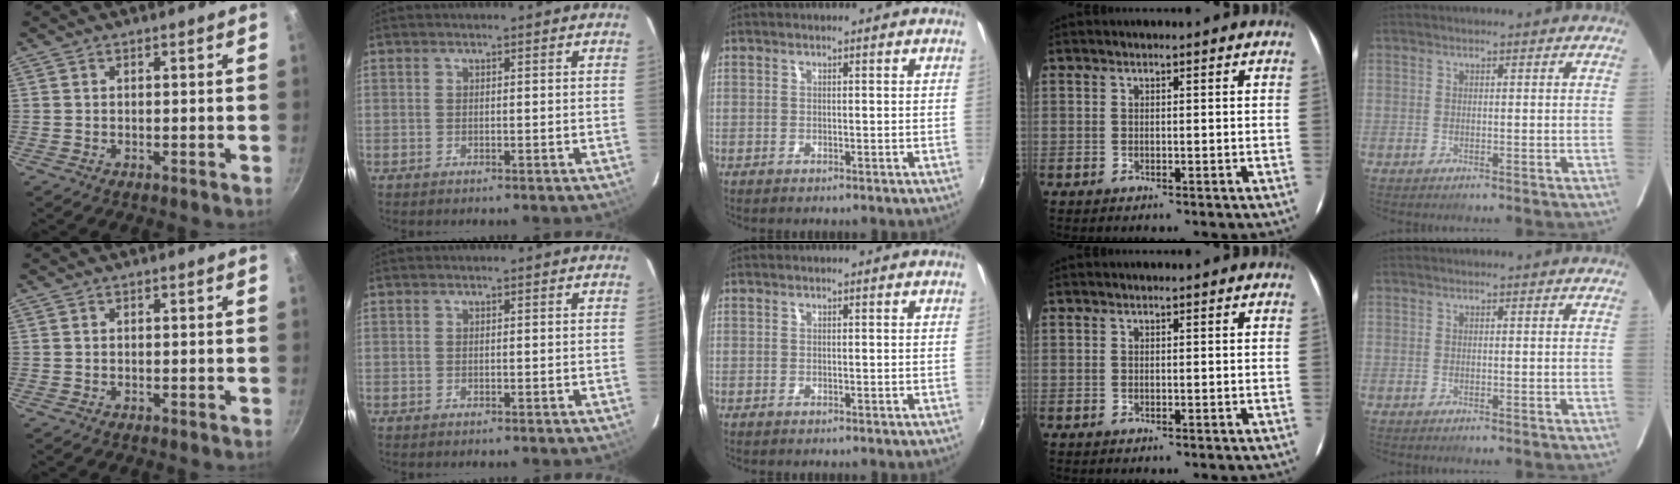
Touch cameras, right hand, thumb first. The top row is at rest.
{}